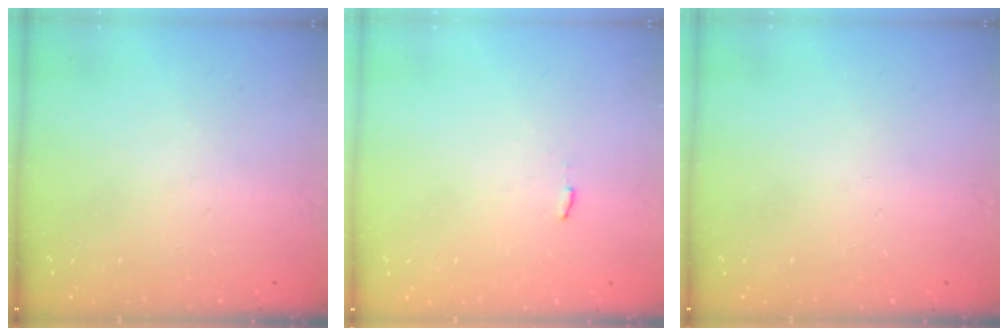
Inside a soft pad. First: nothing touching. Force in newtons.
{"total": 2.9, "press": 2.9, "slide": 0.3}
{"total": 0.0}